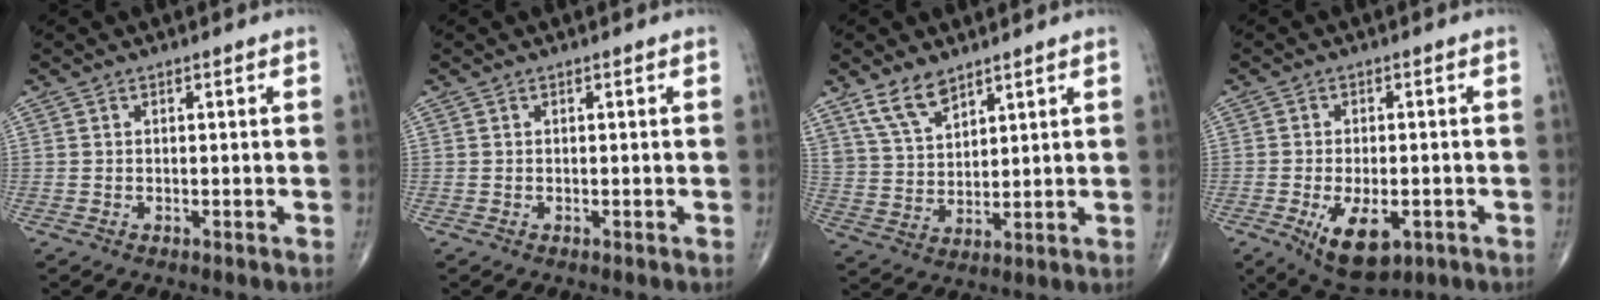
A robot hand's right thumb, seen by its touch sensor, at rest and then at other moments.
{"total": 0.0}
{"total": 7.7, "force": [5.6, 3.6, 3.9], "torque": [-0.062, -0.025, 0.117]}
{"total": 9.6, "force": [-3.5, 4.8, 7.6], "torque": [-0.116, -0.003, -0.044]}